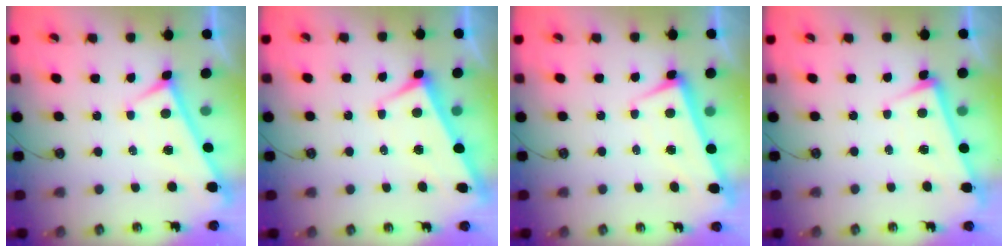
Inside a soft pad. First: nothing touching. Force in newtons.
{"total": 2.9, "press": 2.8, "slide": 0.9}
{"total": 1.5, "press": 0.5, "slide": 1.4}
{"total": 0.8, "press": 0.7, "slide": 0.5}